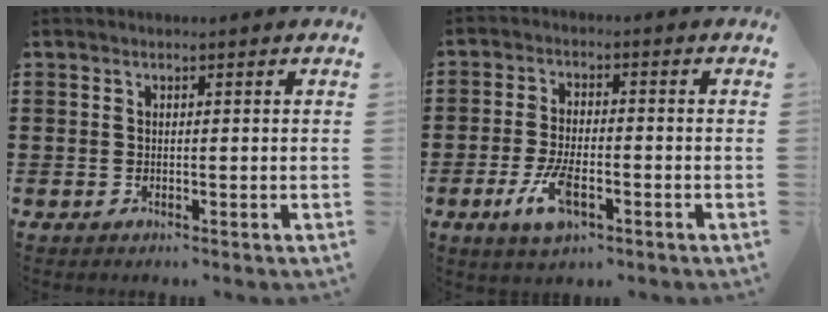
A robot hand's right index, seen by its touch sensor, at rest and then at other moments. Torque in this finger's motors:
{"motor_torque": [2.14, 0.00, 0.19, 0.14]}